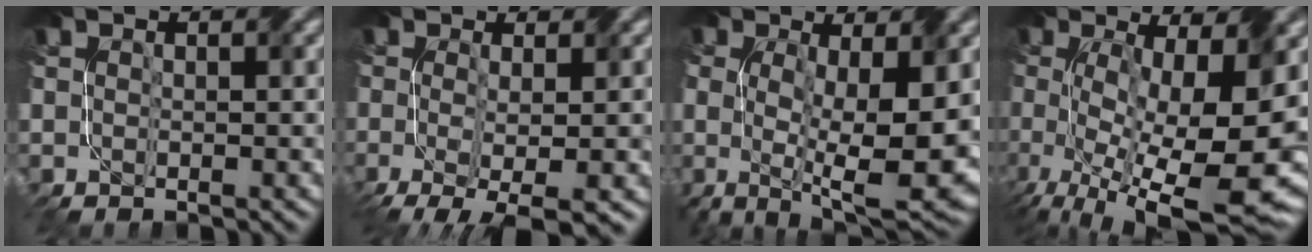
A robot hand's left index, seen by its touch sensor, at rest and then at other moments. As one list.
[{"total": 5.7, "force": [-2.3, 1.9, 4.8], "torque": [-0.085, -0.008, -0.031]}, {"total": 10.3, "force": [0.0, 4.9, 9.1], "torque": [-0.148, -0.021, 0.019]}, {"total": 14.6, "force": [-2.4, 5.6, 13.3], "torque": [-0.207, -0.027, -0.020]}]